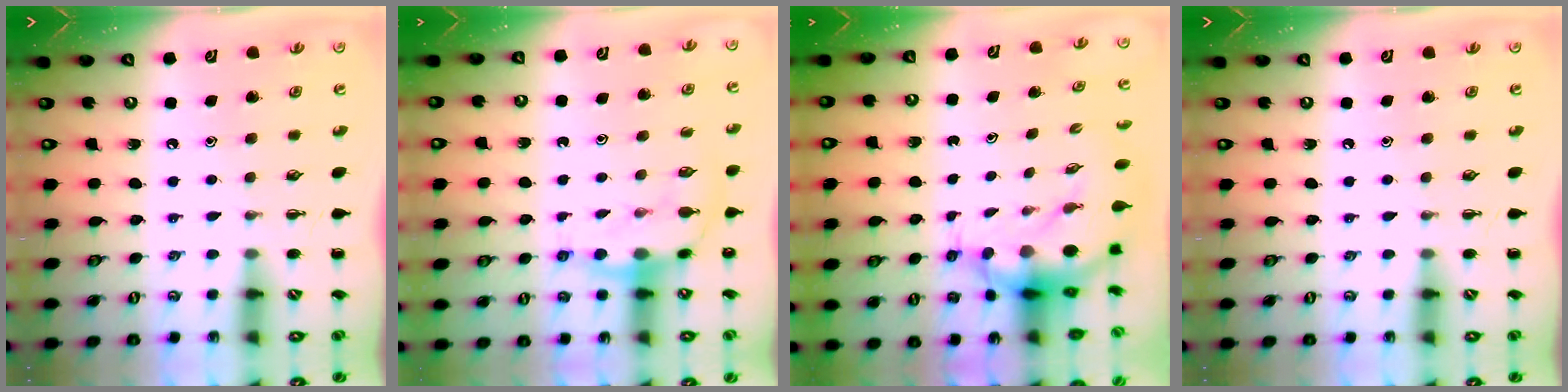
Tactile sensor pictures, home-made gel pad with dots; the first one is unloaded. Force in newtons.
{"total": 7.4, "press": 7.3, "slide": 0.8}
{"total": 7.9, "press": 7.6, "slide": 2.0}
{"total": 0.0}